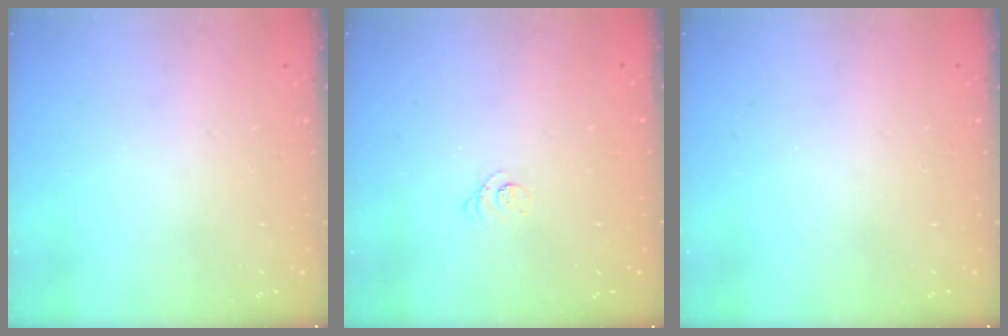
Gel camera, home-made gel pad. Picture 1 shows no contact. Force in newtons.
{"total": 2.3, "press": 2.2, "slide": 0.2}
{"total": 0.0}